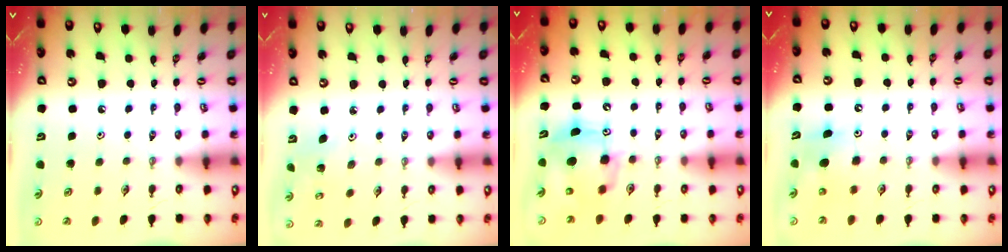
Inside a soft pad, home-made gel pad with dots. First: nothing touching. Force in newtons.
{"total": 2.5, "press": 2.5, "slide": 0.2}
{"total": 8.6, "press": 8.6, "slide": 0.7}
{"total": 7.0, "press": 6.8, "slide": 1.7}